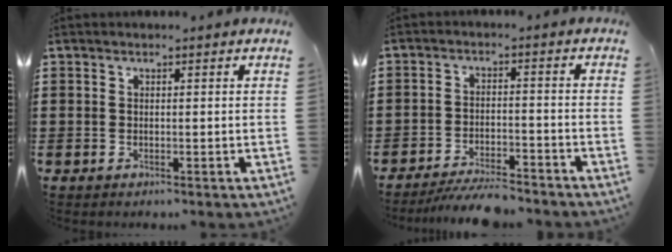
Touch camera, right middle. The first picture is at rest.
{"total": 5.3, "force": [-5.0, 0.7, 1.8], "torque": [-0.034, 0.001, -0.097]}